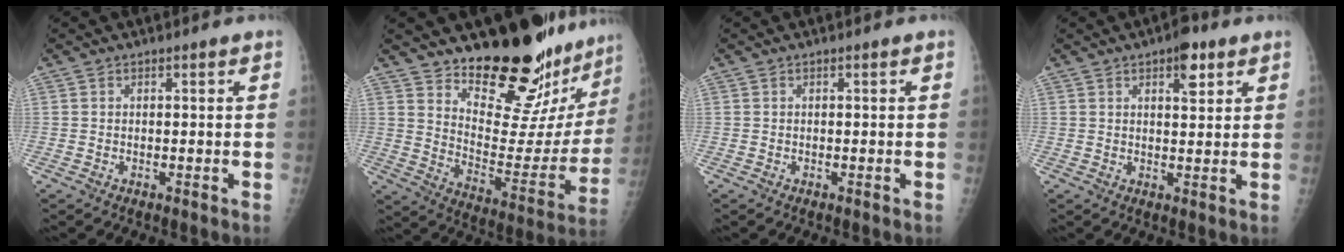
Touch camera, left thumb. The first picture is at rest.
{"total": 24.3, "force": [20.7, 7.1, 10.5], "torque": [-0.113, -0.176, 0.289]}
{"total": 0.0}
{"total": 5.0, "force": [2.8, 2.2, 3.6], "torque": [-0.035, -0.012, 0.036]}